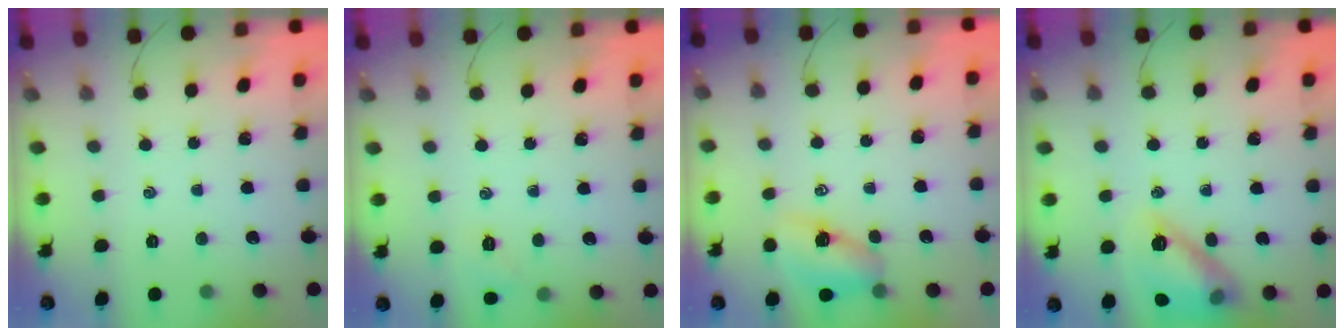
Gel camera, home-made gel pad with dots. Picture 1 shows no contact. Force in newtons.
{"total": 5.6, "press": 5.4, "slide": 1.6}
{"total": 7.8, "press": 7.7, "slide": 1.2}
{"total": 15.3, "press": 15.2, "slide": 1.7}